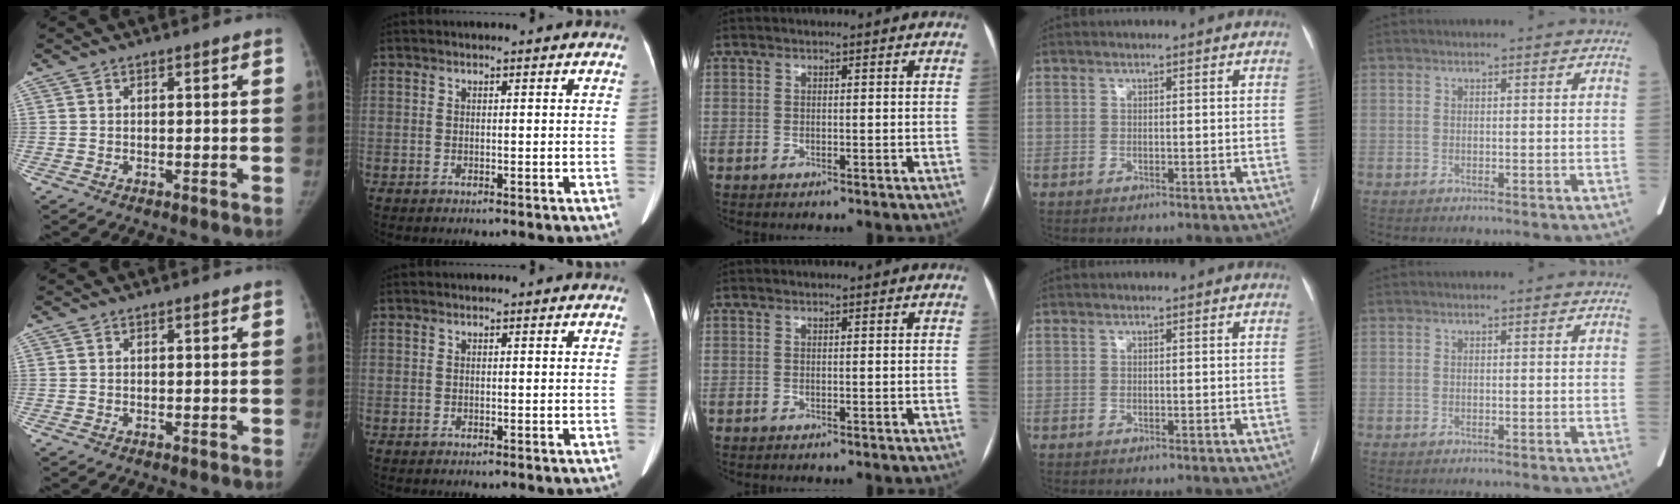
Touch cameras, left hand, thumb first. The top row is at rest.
{}